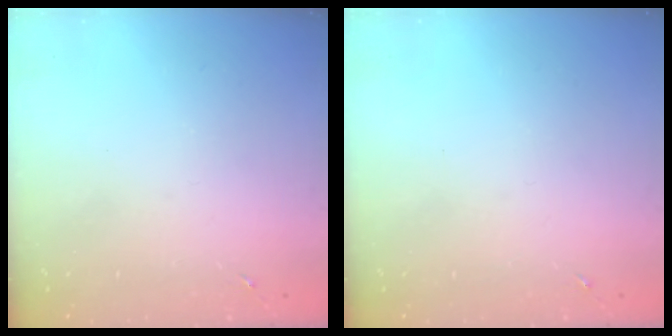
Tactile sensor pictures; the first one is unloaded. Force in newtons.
{"total": 0.0}